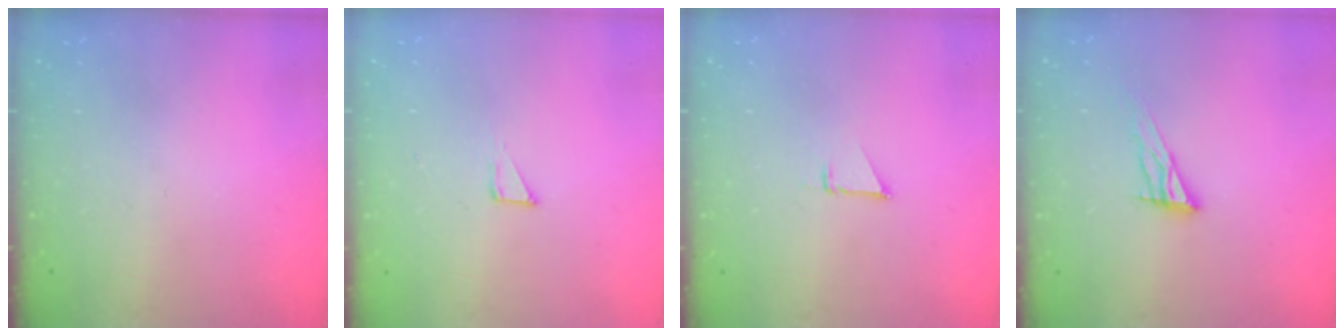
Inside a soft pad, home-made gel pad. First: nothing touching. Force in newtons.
{"total": 3.3, "press": 3.3, "slide": 0.3}
{"total": 1.9, "press": 1.9, "slide": 0.0}
{"total": 9.2, "press": 9.1, "slide": 0.7}